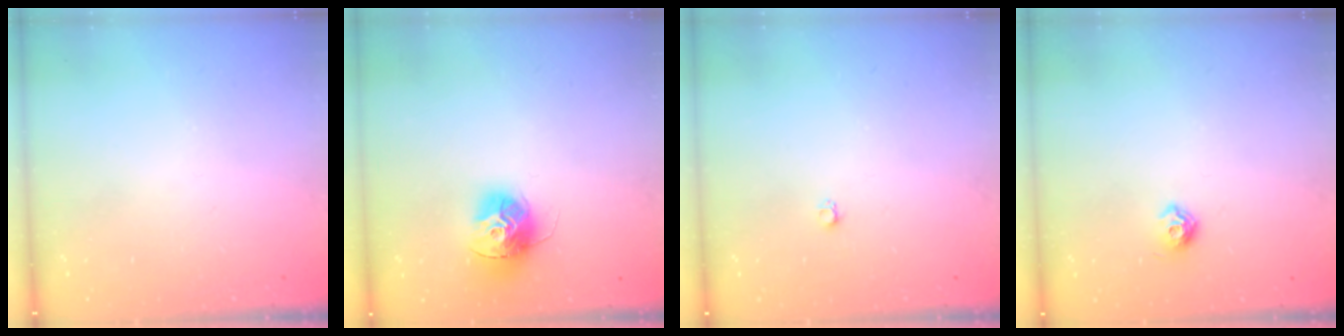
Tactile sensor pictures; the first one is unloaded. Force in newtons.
{"total": 12.9, "press": 12.8, "slide": 1.3}
{"total": 2.2, "press": 2.2, "slide": 0.3}
{"total": 6.7, "press": 6.7, "slide": 0.8}